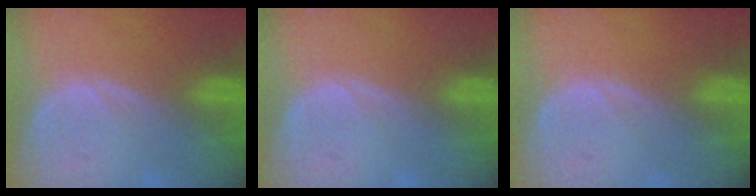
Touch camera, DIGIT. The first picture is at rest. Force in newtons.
{"total": 0.0}
{"total": 0.0}